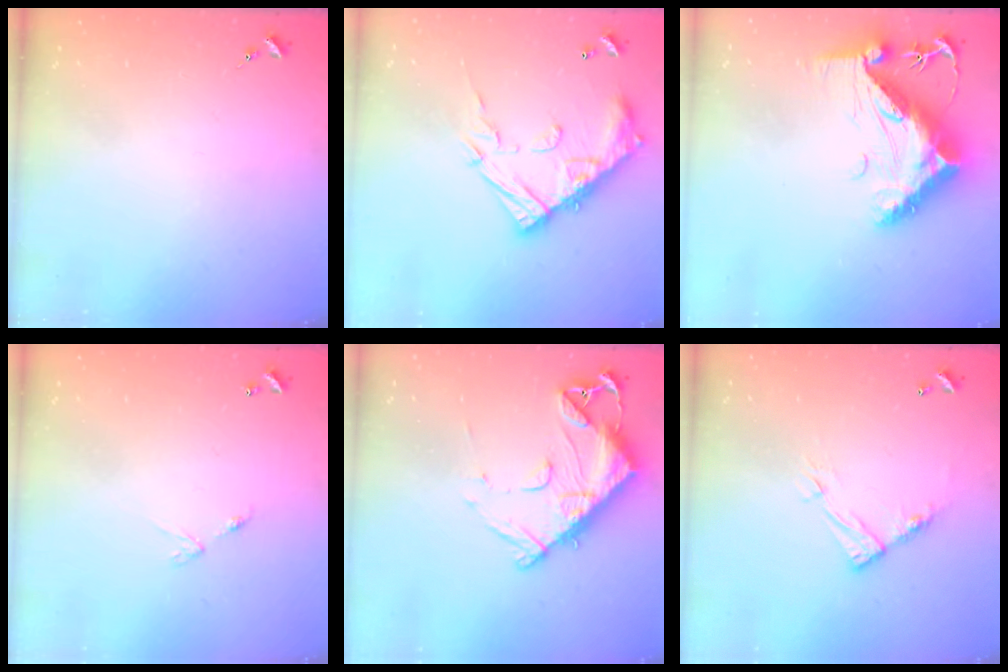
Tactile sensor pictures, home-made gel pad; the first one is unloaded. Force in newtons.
{"total": 18.0, "press": 18.0, "slide": 1.4}
{"total": 19.4, "press": 19.3, "slide": 1.7}
{"total": 5.9, "press": 5.9, "slide": 0.4}
{"total": 15.0, "press": 14.9, "slide": 1.6}
{"total": 9.4, "press": 9.4, "slide": 0.5}